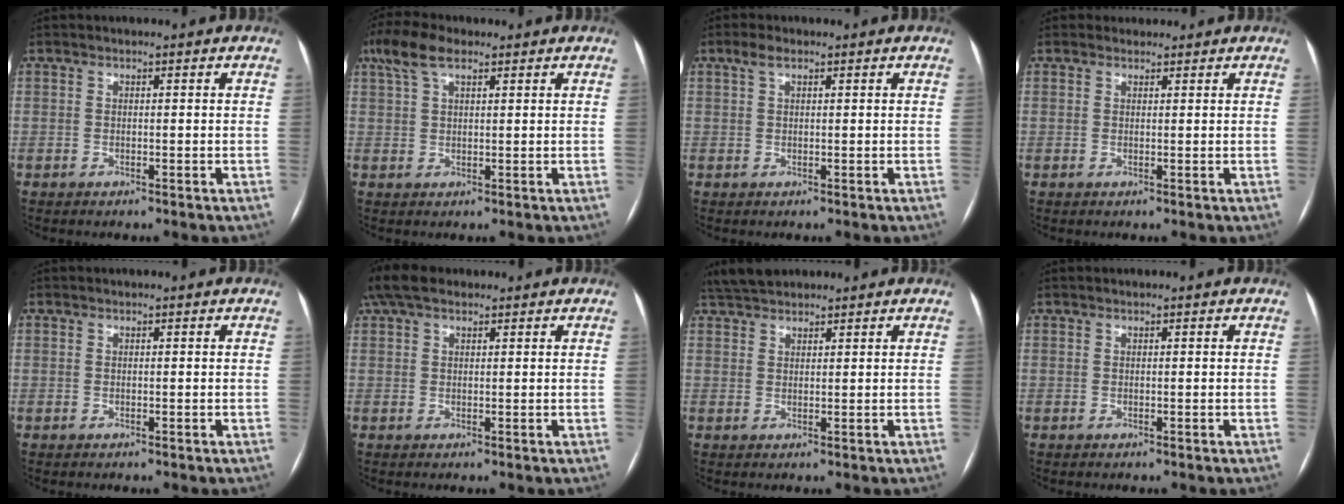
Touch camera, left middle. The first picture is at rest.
{"total": 5.9, "force": [3.7, 2.1, 4.1], "torque": [-0.094, 0.032, 0.073]}
{"total": 1.9, "force": [1.2, 0.7, 1.4], "torque": [-0.033, 0.016, 0.025]}
{"total": 1.1, "force": [0.9, 0.6, -0.2], "torque": [0.001, 0.009, 0.011]}
{"total": 0.0}
{"total": 5.5, "force": [4.1, 2.4, 2.8], "torque": [-0.067, 0.038, 0.081]}
{"total": 5.0, "force": [4.4, 1.5, 1.8], "torque": [-0.037, 0.028, 0.082]}
{"total": 0.0}